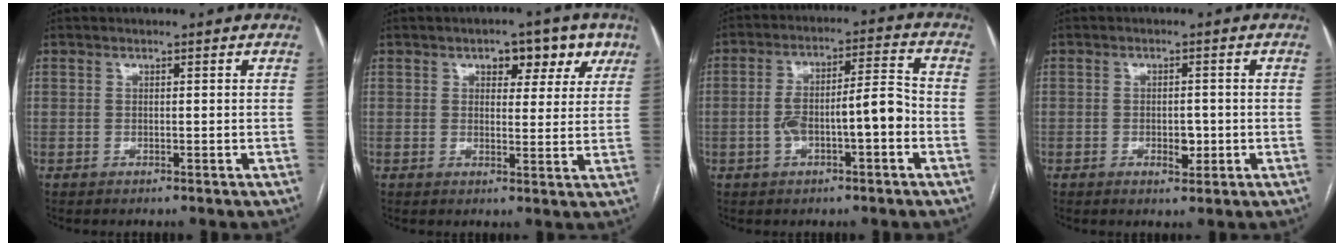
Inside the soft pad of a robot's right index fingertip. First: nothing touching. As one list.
[{"total": 6.8, "force": [3.7, 3.9, 4.2], "torque": [-0.033, 0.014, 0.044]}, {"total": 9.2, "force": [-2.2, 2.2, 8.7], "torque": [-0.156, 0.034, -0.031]}, {"total": 2.8, "force": [-0.7, 1.5, 2.2], "torque": [-0.031, 0.004, -0.003]}]